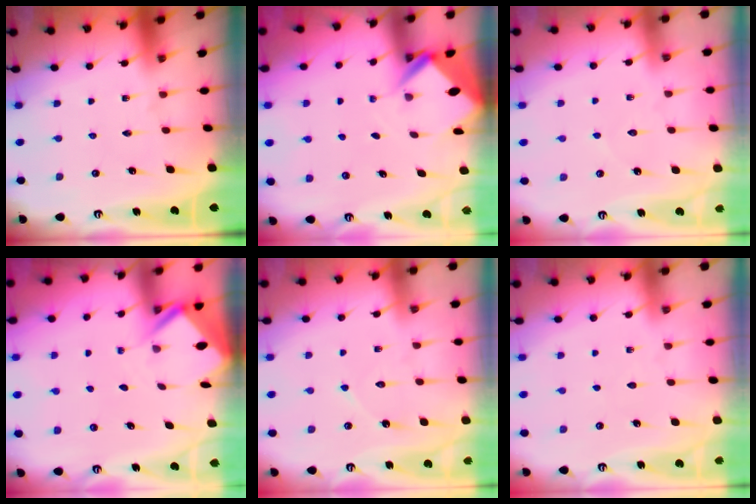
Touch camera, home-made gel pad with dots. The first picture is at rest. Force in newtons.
{"total": 2.8, "press": 2.8, "slide": 0.1}
{"total": 2.0, "press": 2.0, "slide": 0.2}
{"total": 3.1, "press": 3.1, "slide": 0.3}
{"total": 5.1, "press": 5.0, "slide": 0.6}
{"total": 2.9, "press": 2.8, "slide": 0.4}